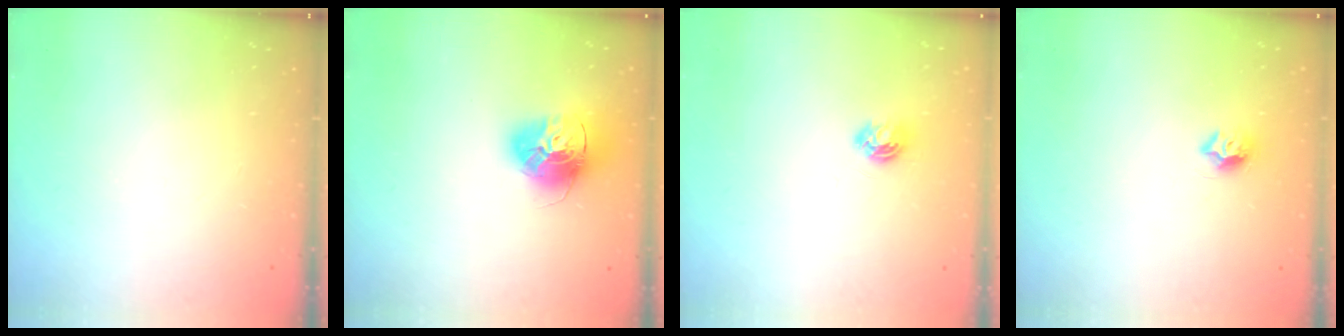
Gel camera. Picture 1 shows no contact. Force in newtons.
{"total": 15.6, "press": 15.5, "slide": 1.4}
{"total": 4.8, "press": 4.8, "slide": 0.6}
{"total": 7.4, "press": 7.4, "slide": 0.4}